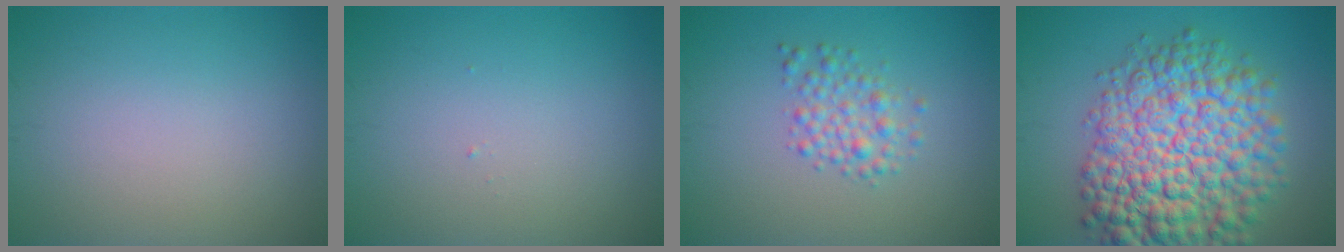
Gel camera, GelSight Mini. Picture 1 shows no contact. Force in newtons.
{"total": 0.0}
{"total": 2.4, "press": 2.4, "slide": 0.1}
{"total": 12.7, "press": 12.7, "slide": 0.4}